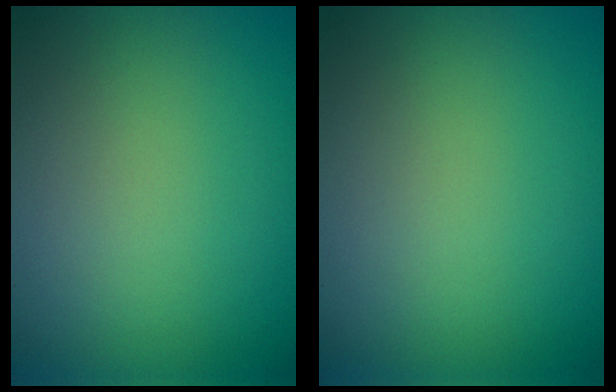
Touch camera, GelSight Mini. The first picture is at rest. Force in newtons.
{"total": 0.0}